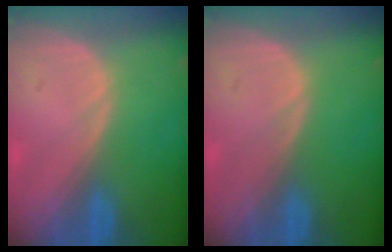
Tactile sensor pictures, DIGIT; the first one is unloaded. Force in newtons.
{"total": 0.0}